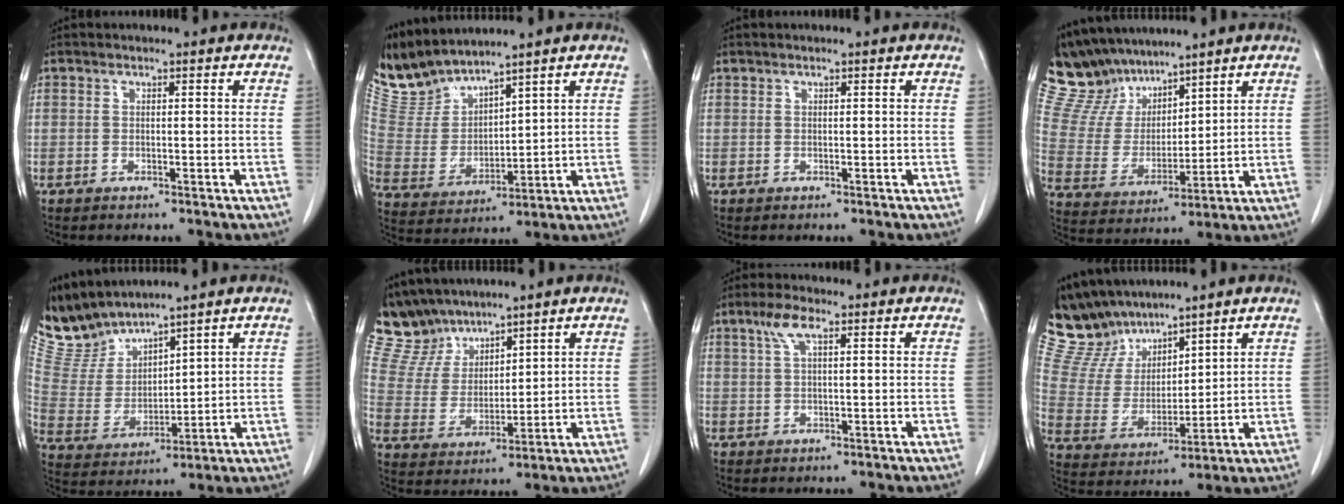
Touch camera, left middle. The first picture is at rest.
{"total": 8.2, "force": [8.2, 0.5, 0.8], "torque": [-0.044, 0.007, 0.190]}
{"total": 0.0}
{"total": 11.8, "force": [10.7, 4.4, 2.6], "torque": [-0.074, 0.020, 0.220]}
{"total": 8.5, "force": [8.4, 1.0, 0.5], "torque": [-0.035, 0.005, 0.197]}
{"total": 9.1, "force": [8.3, 3.7, 1.1], "torque": [-0.039, 0.015, 0.179]}
{"total": 3.7, "force": [1.9, 0.9, 3.1], "torque": [-0.072, 0.012, 0.040]}
{"total": 11.4, "force": [10.4, 4.1, 2.3], "torque": [-0.068, 0.018, 0.217]}